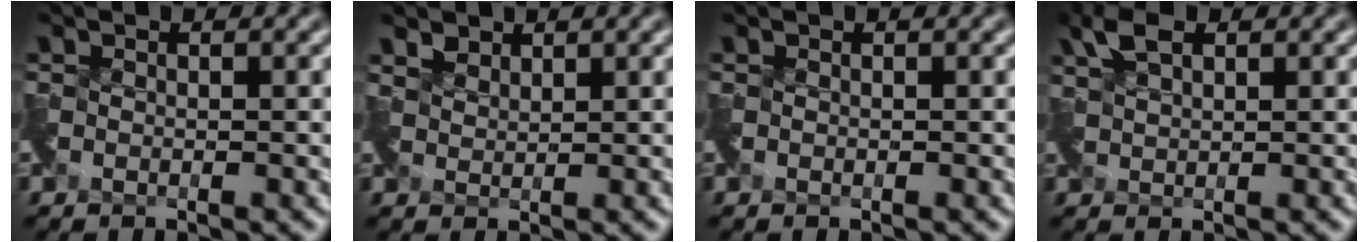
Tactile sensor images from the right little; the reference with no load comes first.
{"total": 1.6, "force": [1.5, 0.3, -0.3], "torque": [-0.002, 0.002, 0.040]}
{"total": 0.0}
{"total": 2.6, "force": [2.1, 1.0, 1.3], "torque": [-0.036, 0.012, 0.044]}